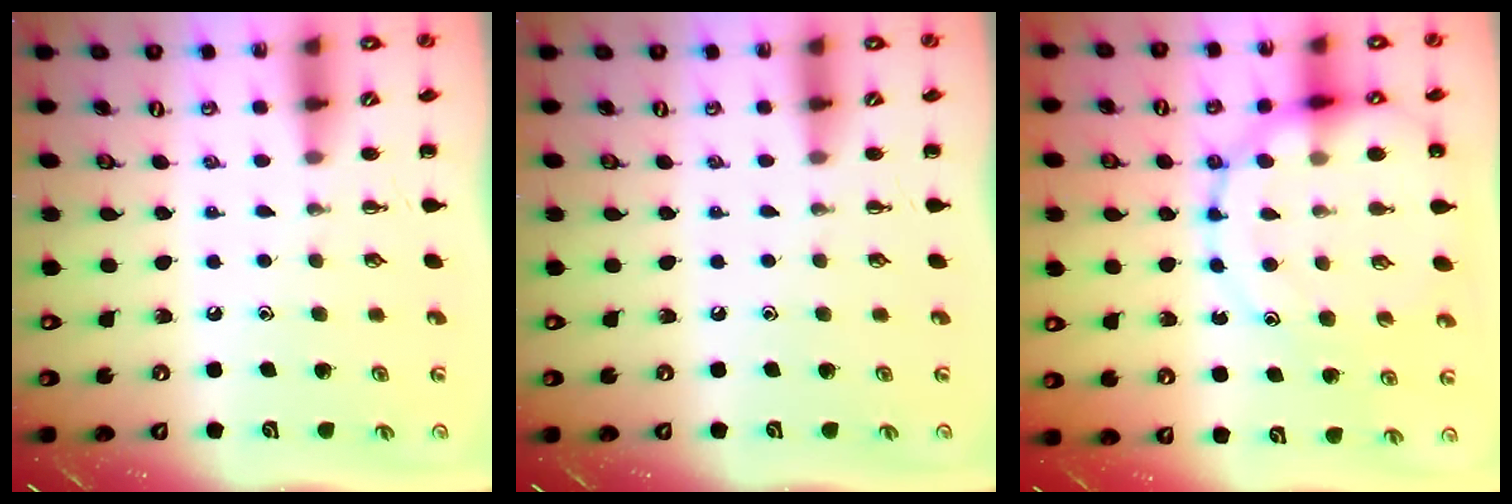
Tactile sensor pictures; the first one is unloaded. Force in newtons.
{"total": 0.0}
{"total": 16.9, "press": 16.8, "slide": 2.0}